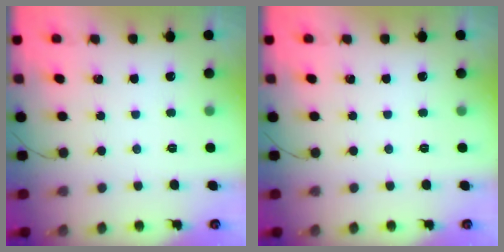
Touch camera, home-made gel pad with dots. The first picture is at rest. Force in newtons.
{"total": 0.0}